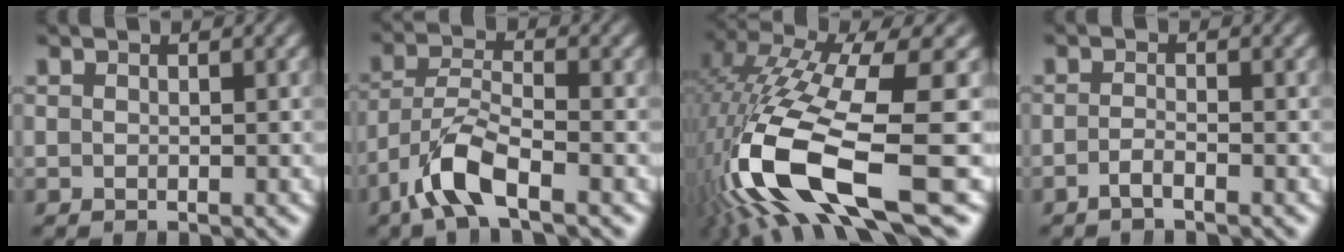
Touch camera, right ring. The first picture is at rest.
{"total": 4.9, "force": [-1.8, 2.5, 3.8], "torque": [-0.089, -0.026, -0.022]}
{"total": 12.2, "force": [-2.9, 6.0, 10.2], "torque": [-0.236, -0.049, -0.018]}
{"total": 1.6, "force": [-1.5, 0.1, 0.7], "torque": [-0.016, -0.006, -0.027]}